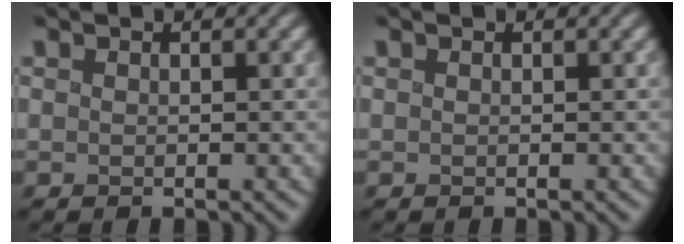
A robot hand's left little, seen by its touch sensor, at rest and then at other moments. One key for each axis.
{"total": 0.0}